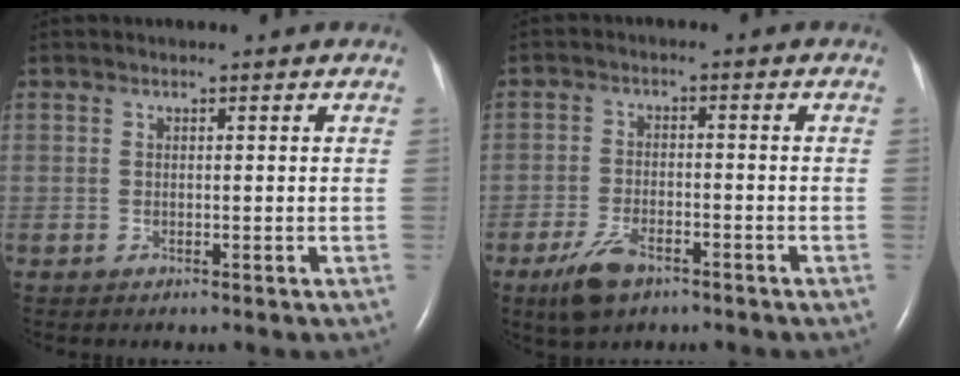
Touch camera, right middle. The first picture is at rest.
{"total": 6.0, "force": [-4.0, 2.3, 3.9], "torque": [-0.089, -0.008, -0.068]}